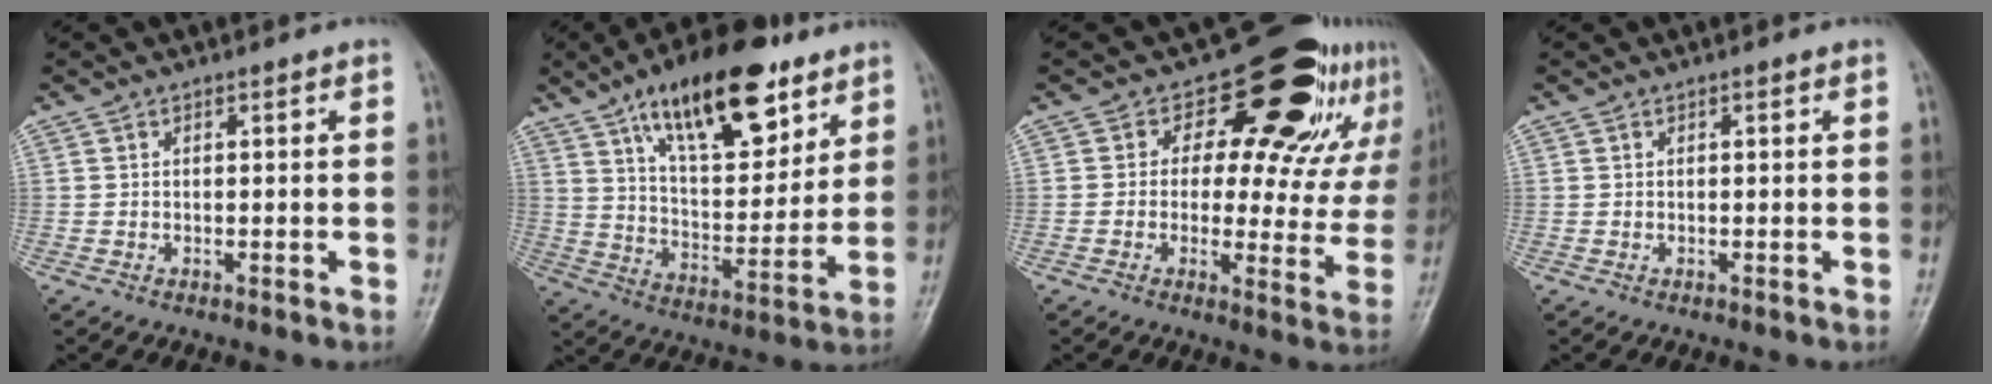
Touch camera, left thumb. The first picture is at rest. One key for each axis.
{"total": 22.1, "fx": 12.8, "fy": 9.4, "fz": 15.4, "tx": -0.205, "ty": -0.049, "tz": 0.216}
{"total": 18.0, "fx": 10.9, "fy": 10.0, "fz": 10.4, "tx": -0.073, "ty": -0.052, "tz": 0.121}
{"total": 0.0}